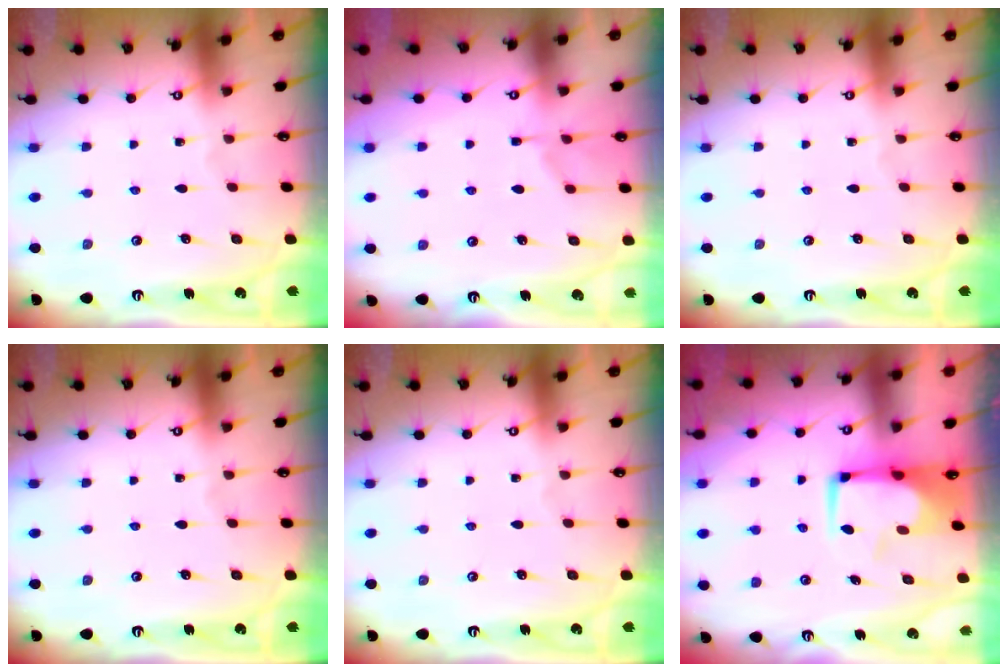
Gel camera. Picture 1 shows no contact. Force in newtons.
{"total": 1.3, "press": 0.7, "slide": 1.1}
{"total": 0.0}
{"total": 0.0}
{"total": 0.0}
{"total": 0.7, "press": 0.5, "slide": 0.4}